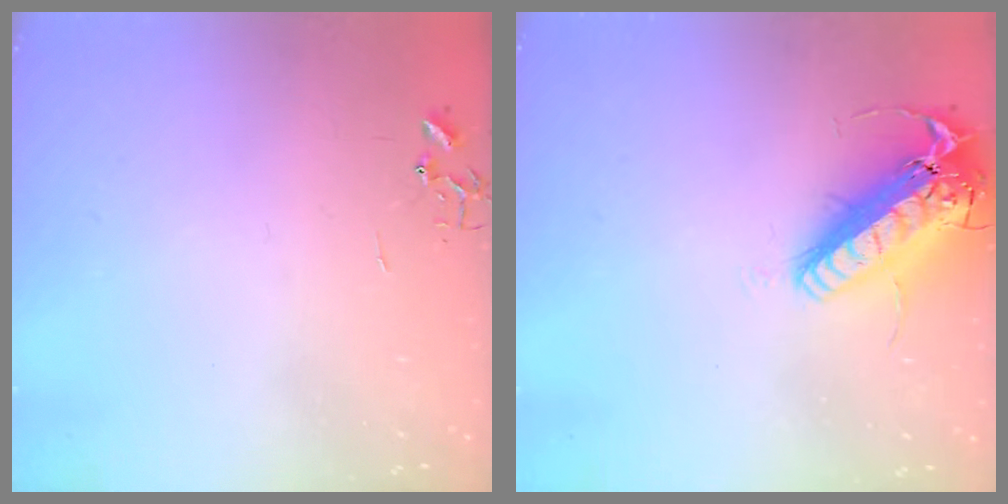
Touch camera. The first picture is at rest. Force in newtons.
{"total": 21.1, "press": 20.8, "slide": 3.7}